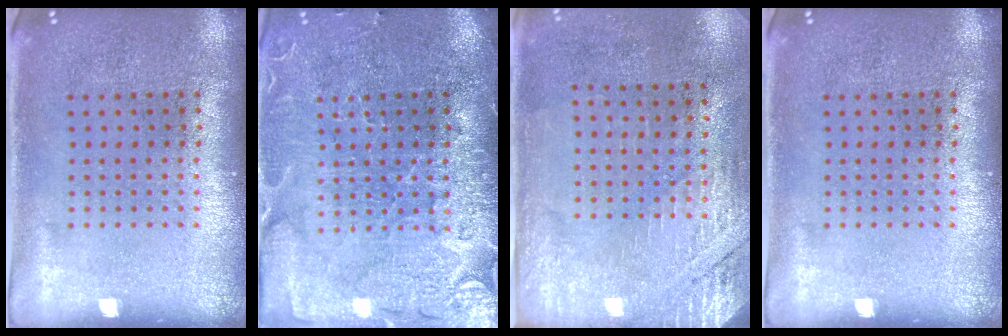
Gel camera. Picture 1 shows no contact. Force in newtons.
{"total": 3.6, "press": 3.4, "slide": 1.2}
{"total": 2.7, "press": 2.4, "slide": 1.2}
{"total": 0.0}